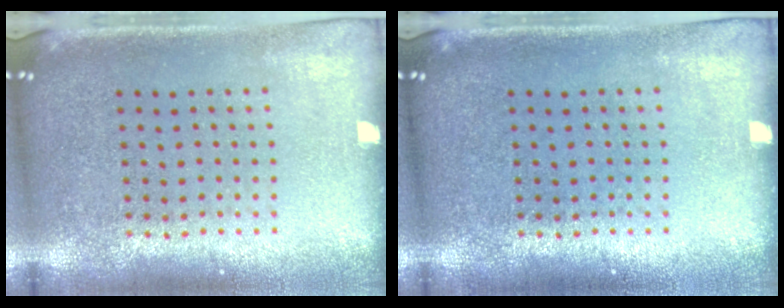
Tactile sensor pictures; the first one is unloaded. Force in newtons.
{"total": 0.0}